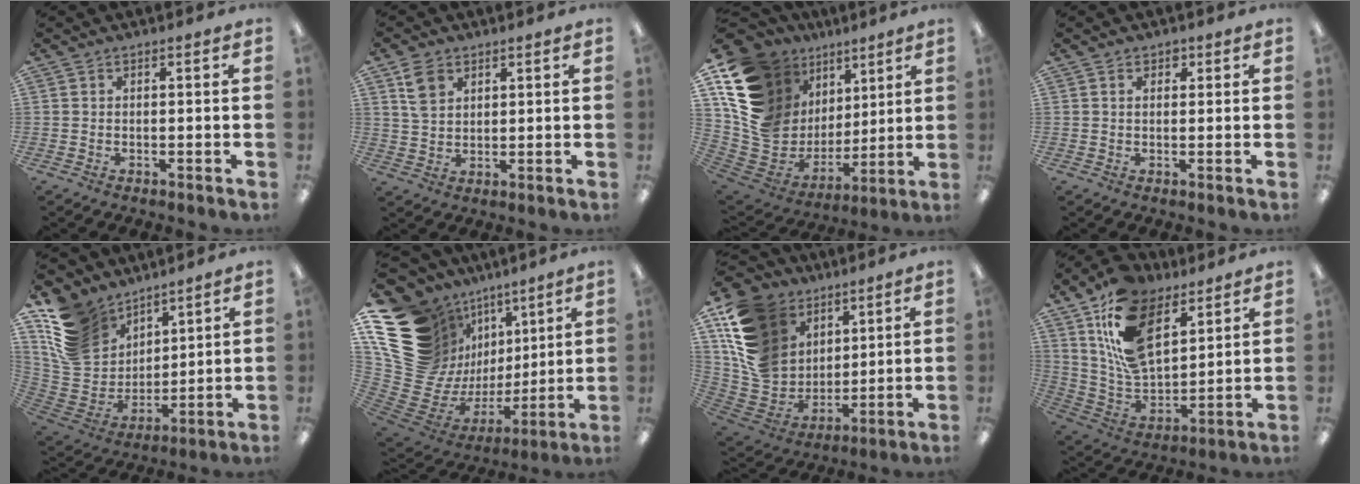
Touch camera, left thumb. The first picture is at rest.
{"total": 6.3, "force": [3.6, 4.5, 2.5], "torque": [-0.057, 0.004, 0.069]}
{"total": 16.8, "force": [8.1, 13.2, 6.3], "torque": [-0.139, -0.073, 0.177]}
{"total": 1.6, "force": [0.8, 1.3, 0.5], "torque": [0.004, -0.003, 0.009]}
{"total": 16.2, "force": [9.5, 11.6, 6.1], "torque": [-0.144, -0.053, 0.193]}
{"total": 21.2, "force": [9.1, 16.8, 9.2], "torque": [-0.159, -0.105, 0.229]}
{"total": 17.5, "force": [7.9, 13.6, 7.5], "torque": [-0.181, -0.046, 0.157]}
{"total": 19.2, "force": [10.2, 11.2, 11.8], "torque": [-0.237, -0.041, 0.192]}